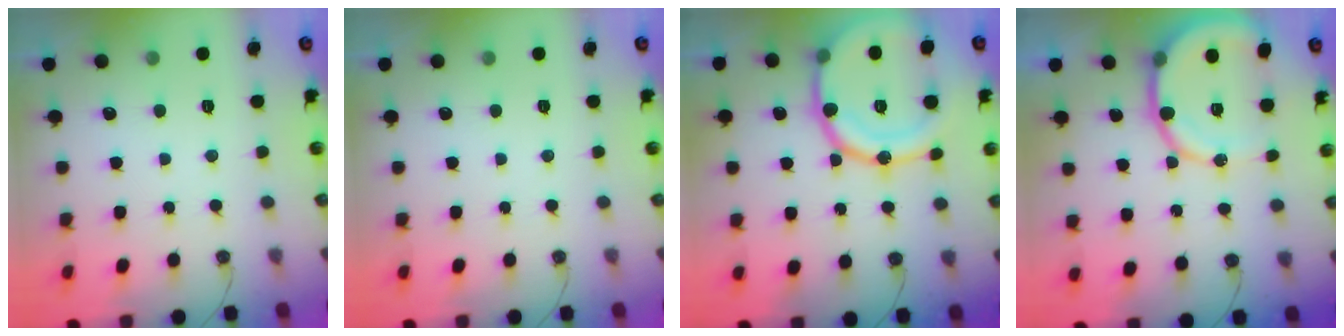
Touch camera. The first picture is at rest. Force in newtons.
{"total": 0.0}
{"total": 21.6, "press": 21.3, "slide": 3.6}
{"total": 12.1, "press": 11.8, "slide": 2.7}